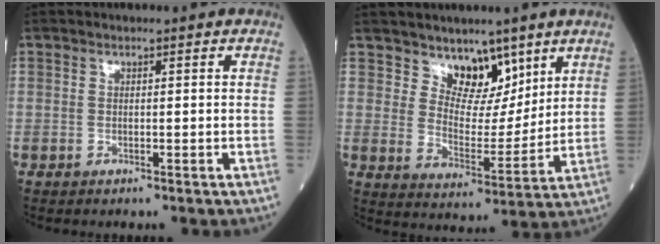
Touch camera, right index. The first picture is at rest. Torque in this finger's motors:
{"motor_torque": [0.42, 0.43, 0.05, 0.03]}